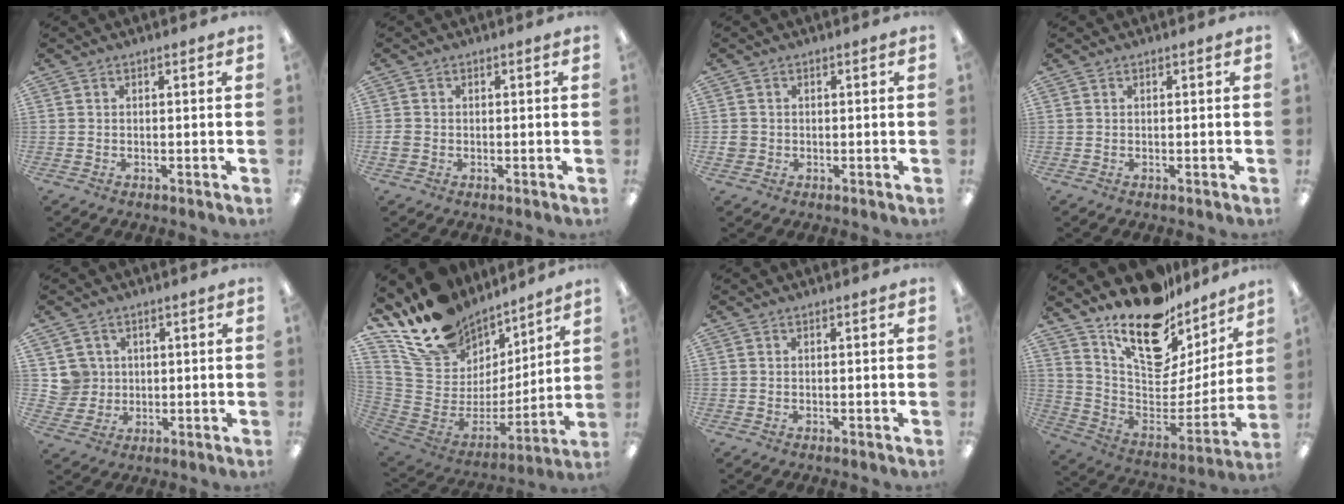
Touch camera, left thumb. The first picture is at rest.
{"total": 1.7, "force": [-0.3, 1.6, 0.6], "torque": [-0.010, 0.004, -0.007]}
{"total": 2.2, "force": [-0.2, 2.1, 0.4], "torque": [-0.008, 0.004, -0.004]}
{"total": 0.0}
{"total": 5.6, "force": [2.1, 5.2, -0.2], "torque": [-0.007, -0.001, 0.041]}
{"total": 18.1, "force": [14.4, 10.0, 4.4], "torque": [-0.105, -0.106, 0.274]}
{"total": 0.0}
{"total": 19.9, "force": [15.4, 8.6, 9.1], "torque": [-0.154, -0.121, 0.272]}